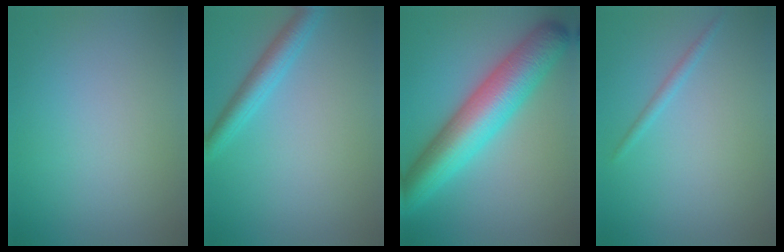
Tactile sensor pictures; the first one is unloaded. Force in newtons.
{"total": 3.0, "press": 2.9, "slide": 0.2}
{"total": 9.5, "press": 9.5, "slide": 0.1}
{"total": 1.0, "press": 1.0, "slide": 0.0}